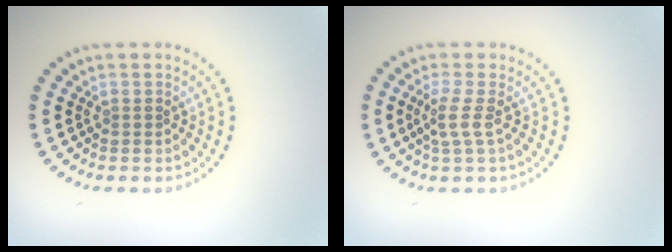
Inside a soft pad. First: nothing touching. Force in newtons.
{"total": 1.9, "press": 1.4, "slide": 1.3}